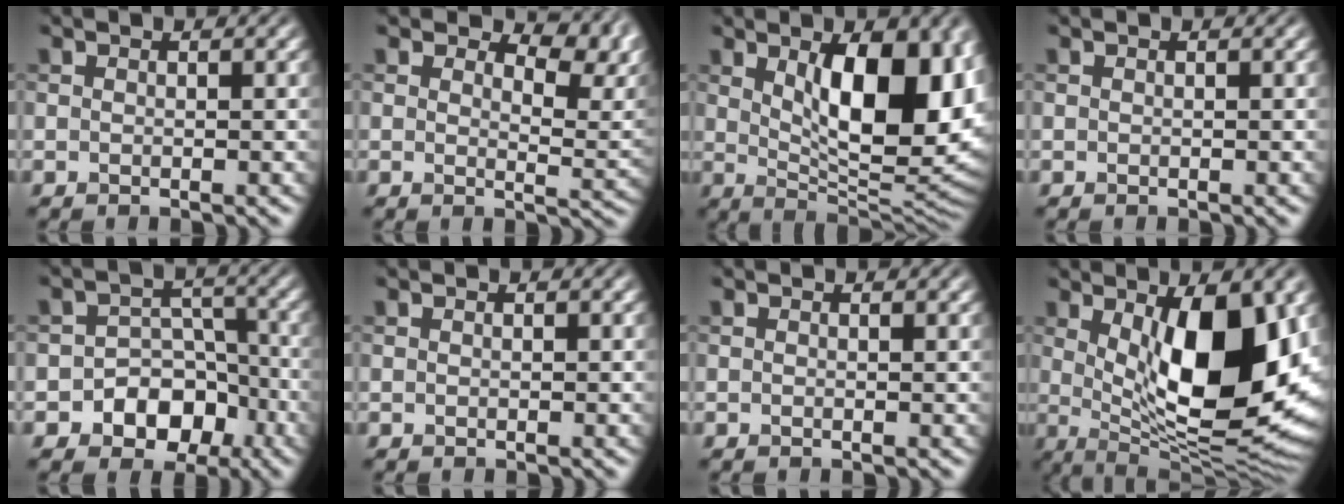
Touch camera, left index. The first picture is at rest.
{"total": 7.7, "force": [4.2, 3.6, 5.3], "torque": [-0.059, -0.002, 0.068]}
{"total": 12.5, "force": [2.6, 5.5, 10.9], "torque": [-0.137, -0.011, 0.046]}
{"total": 0.0}
{"total": 7.0, "force": [-3.7, 5.4, 2.4], "torque": [0.004, 0.005, -0.074]}
{"total": 0.0}
{"total": 0.0}
{"total": 13.7, "force": [2.0, 5.5, 12.4], "torque": [-0.168, -0.019, 0.038]}